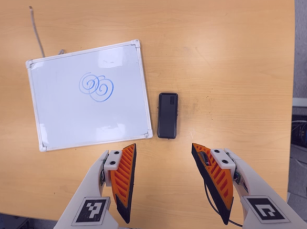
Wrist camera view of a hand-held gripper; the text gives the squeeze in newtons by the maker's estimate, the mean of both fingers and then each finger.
{"total": 0.0}